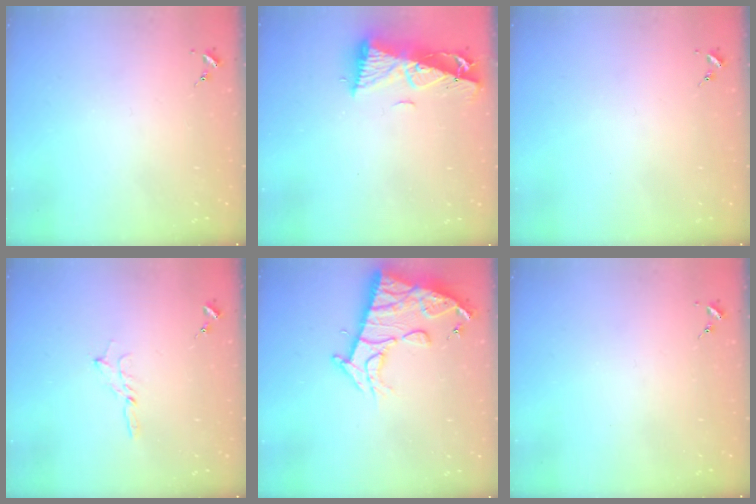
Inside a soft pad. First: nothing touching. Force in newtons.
{"total": 9.3, "press": 9.3, "slide": 1.1}
{"total": 0.0}
{"total": 2.9, "press": 2.9, "slide": 0.3}
{"total": 15.1, "press": 15.0, "slide": 1.5}
{"total": 0.0}